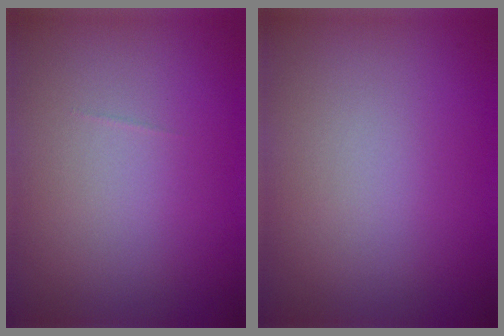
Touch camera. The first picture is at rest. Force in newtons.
{"total": 0.0}